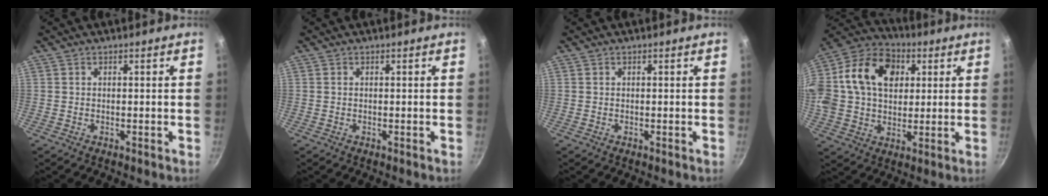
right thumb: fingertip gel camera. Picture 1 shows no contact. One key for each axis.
{"total": 0.0}
{"total": 0.0}
{"total": 22.7, "fx": 5.1, "fy": 16.4, "fz": 14.8, "tx": -0.268, "ty": 0.029, "tz": 0.074}